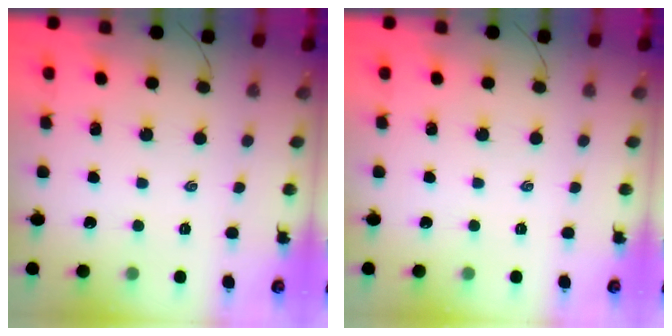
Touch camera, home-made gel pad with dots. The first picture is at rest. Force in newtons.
{"total": 0.0}